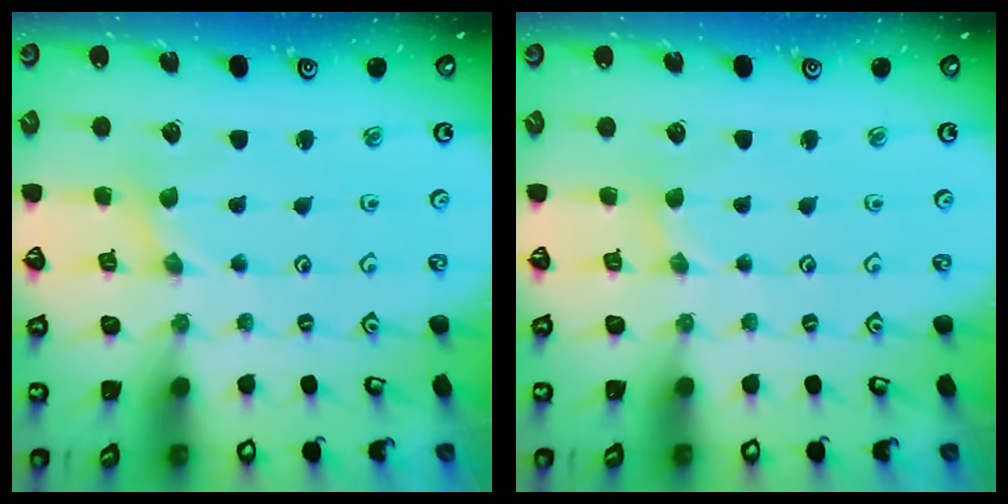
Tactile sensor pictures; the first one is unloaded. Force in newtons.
{"total": 0.0}